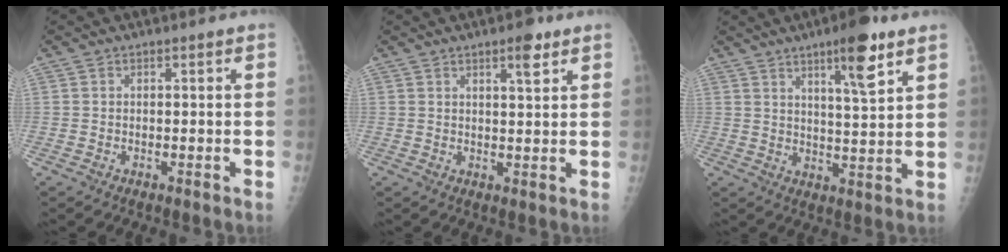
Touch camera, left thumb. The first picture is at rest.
{"total": 4.3, "force": [2.6, 1.2, 3.2], "torque": [-0.039, -0.014, 0.037]}
{"total": 10.2, "force": [5.9, 1.9, 8.0], "torque": [-0.115, -0.033, 0.090]}